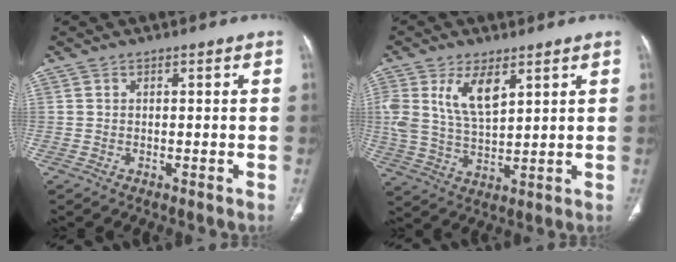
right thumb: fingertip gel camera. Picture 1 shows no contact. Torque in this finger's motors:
{"motor_torque": [0.17, 0.24, 0.64, 0.64, 0.11]}